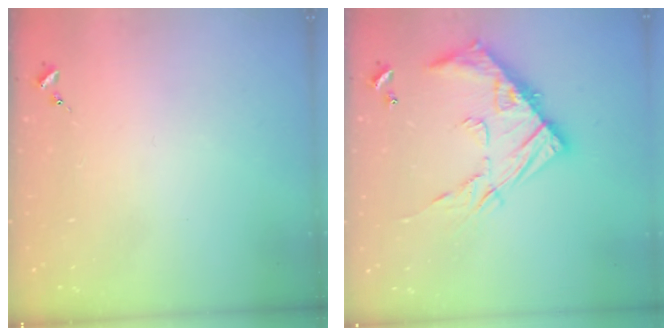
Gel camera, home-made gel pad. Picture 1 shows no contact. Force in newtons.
{"total": 17.3, "press": 17.3, "slide": 1.4}